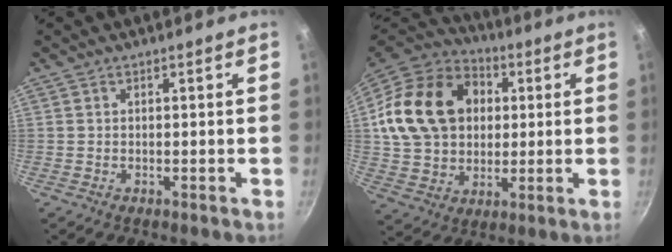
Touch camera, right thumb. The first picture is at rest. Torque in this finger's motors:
{"motor_torque": [0.79, 1.96, 0.91, -0.43, 0.36]}